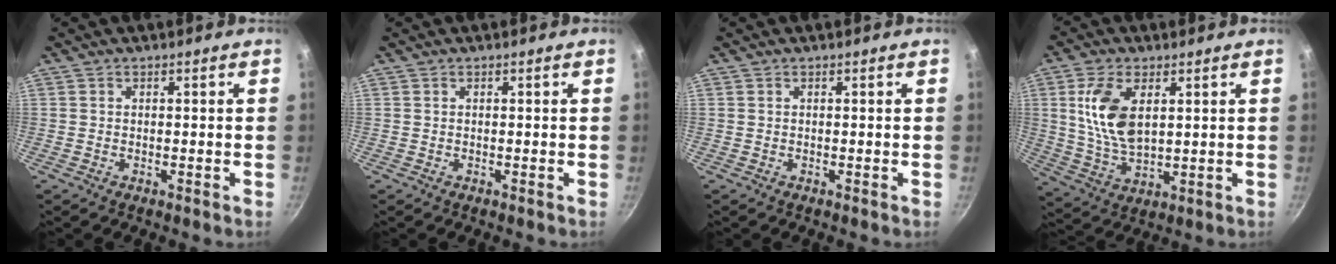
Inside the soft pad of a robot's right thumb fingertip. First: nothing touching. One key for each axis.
{"total": 0.0}
{"total": 0.0}
{"total": 11.5, "fx": 3.0, "fy": 6.0, "fz": 9.2, "tx": -0.179, "ty": -0.013, "tz": 0.065}